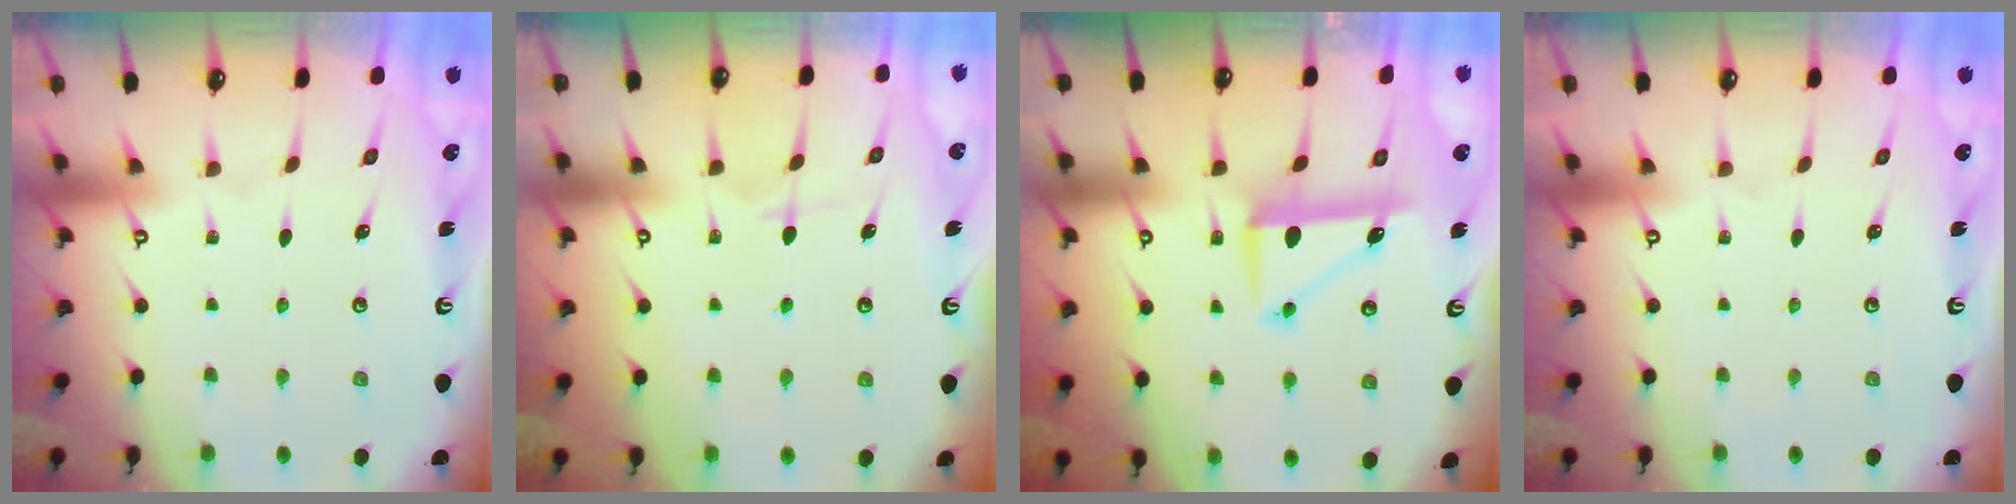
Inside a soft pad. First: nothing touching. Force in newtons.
{"total": 5.6, "press": 5.5, "slide": 0.7}
{"total": 8.7, "press": 8.7, "slide": 1.0}
{"total": 0.0}